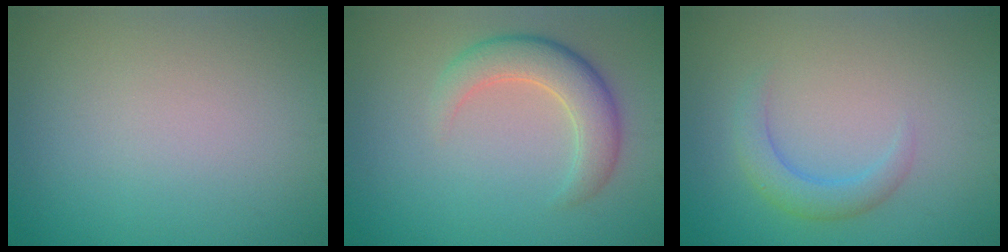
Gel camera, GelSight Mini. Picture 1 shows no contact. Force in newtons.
{"total": 4.4, "press": 4.4, "slide": 0.3}
{"total": 2.4, "press": 2.4, "slide": 0.1}